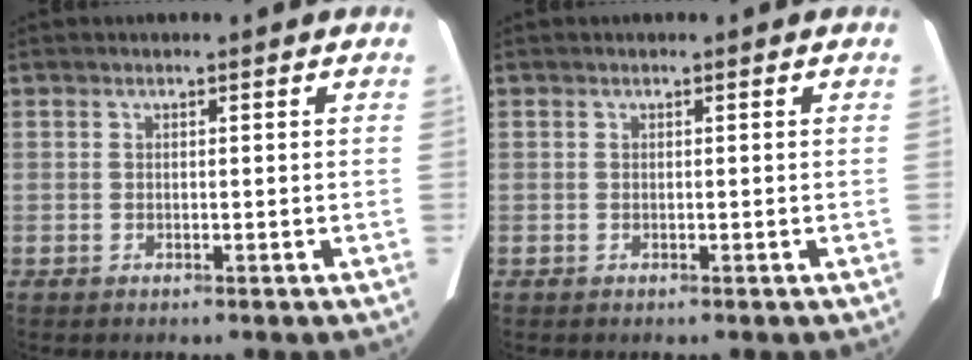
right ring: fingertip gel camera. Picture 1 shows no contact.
{"total": 0.0}